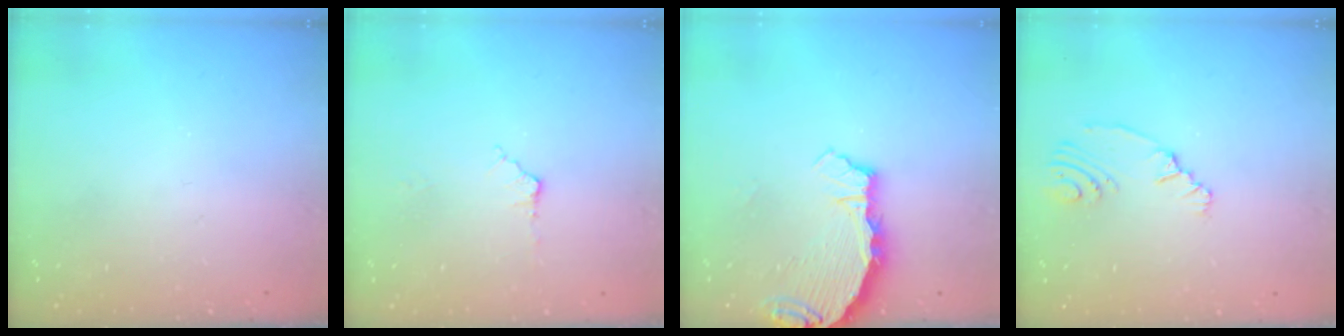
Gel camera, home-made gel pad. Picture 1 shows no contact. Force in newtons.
{"total": 3.2, "press": 3.0, "slide": 1.1}
{"total": 5.4, "press": 5.4, "slide": 0.4}
{"total": 4.4, "press": 2.6, "slide": 3.5}